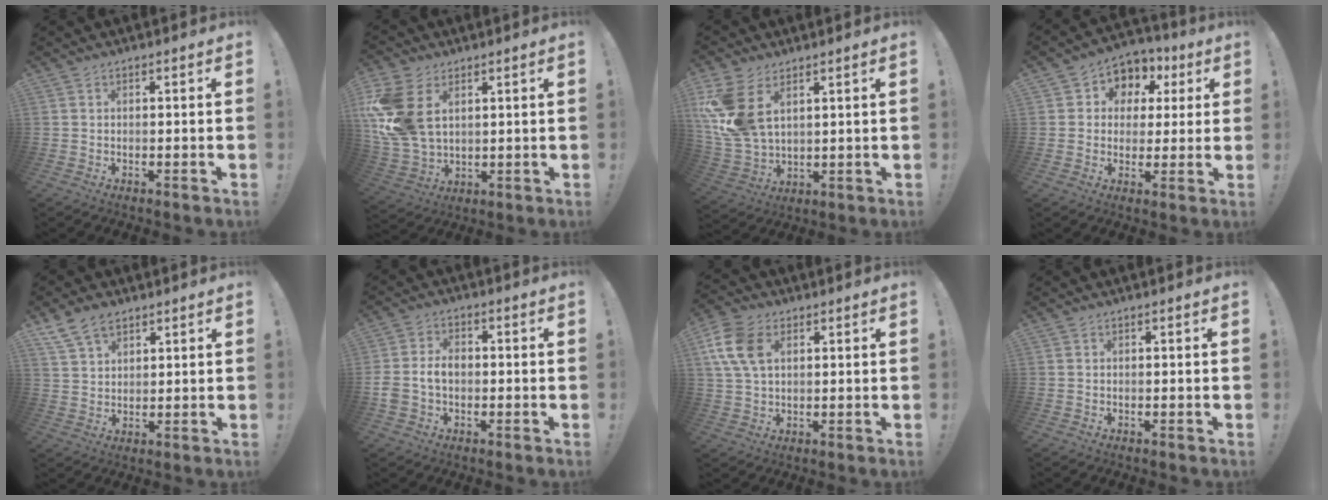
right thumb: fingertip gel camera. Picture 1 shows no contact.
{"total": 16.7, "force": [4.4, 11.2, 11.5], "torque": [-0.237, -0.020, 0.085]}
{"total": 13.9, "force": [5.5, 8.5, 9.4], "torque": [-0.192, -0.035, 0.107]}
{"total": 7.6, "force": [1.1, 7.1, 2.4], "torque": [-0.033, -0.007, 0.027]}
{"total": 8.2, "force": [5.7, 4.9, 3.2], "torque": [-0.056, -0.024, 0.111]}
{"total": 7.4, "force": [-0.9, 5.3, 5.2], "torque": [-0.109, 0.000, -0.018]}
{"total": 12.4, "force": [4.0, 8.5, 8.1], "torque": [-0.167, 0.000, 0.077]}
{"total": 0.0}